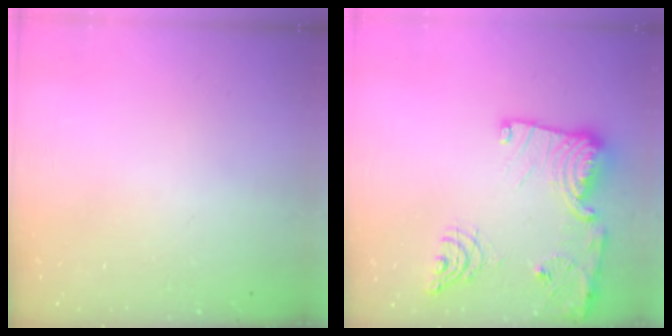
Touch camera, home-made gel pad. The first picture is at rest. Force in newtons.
{"total": 19.2, "press": 19.2, "slide": 1.7}